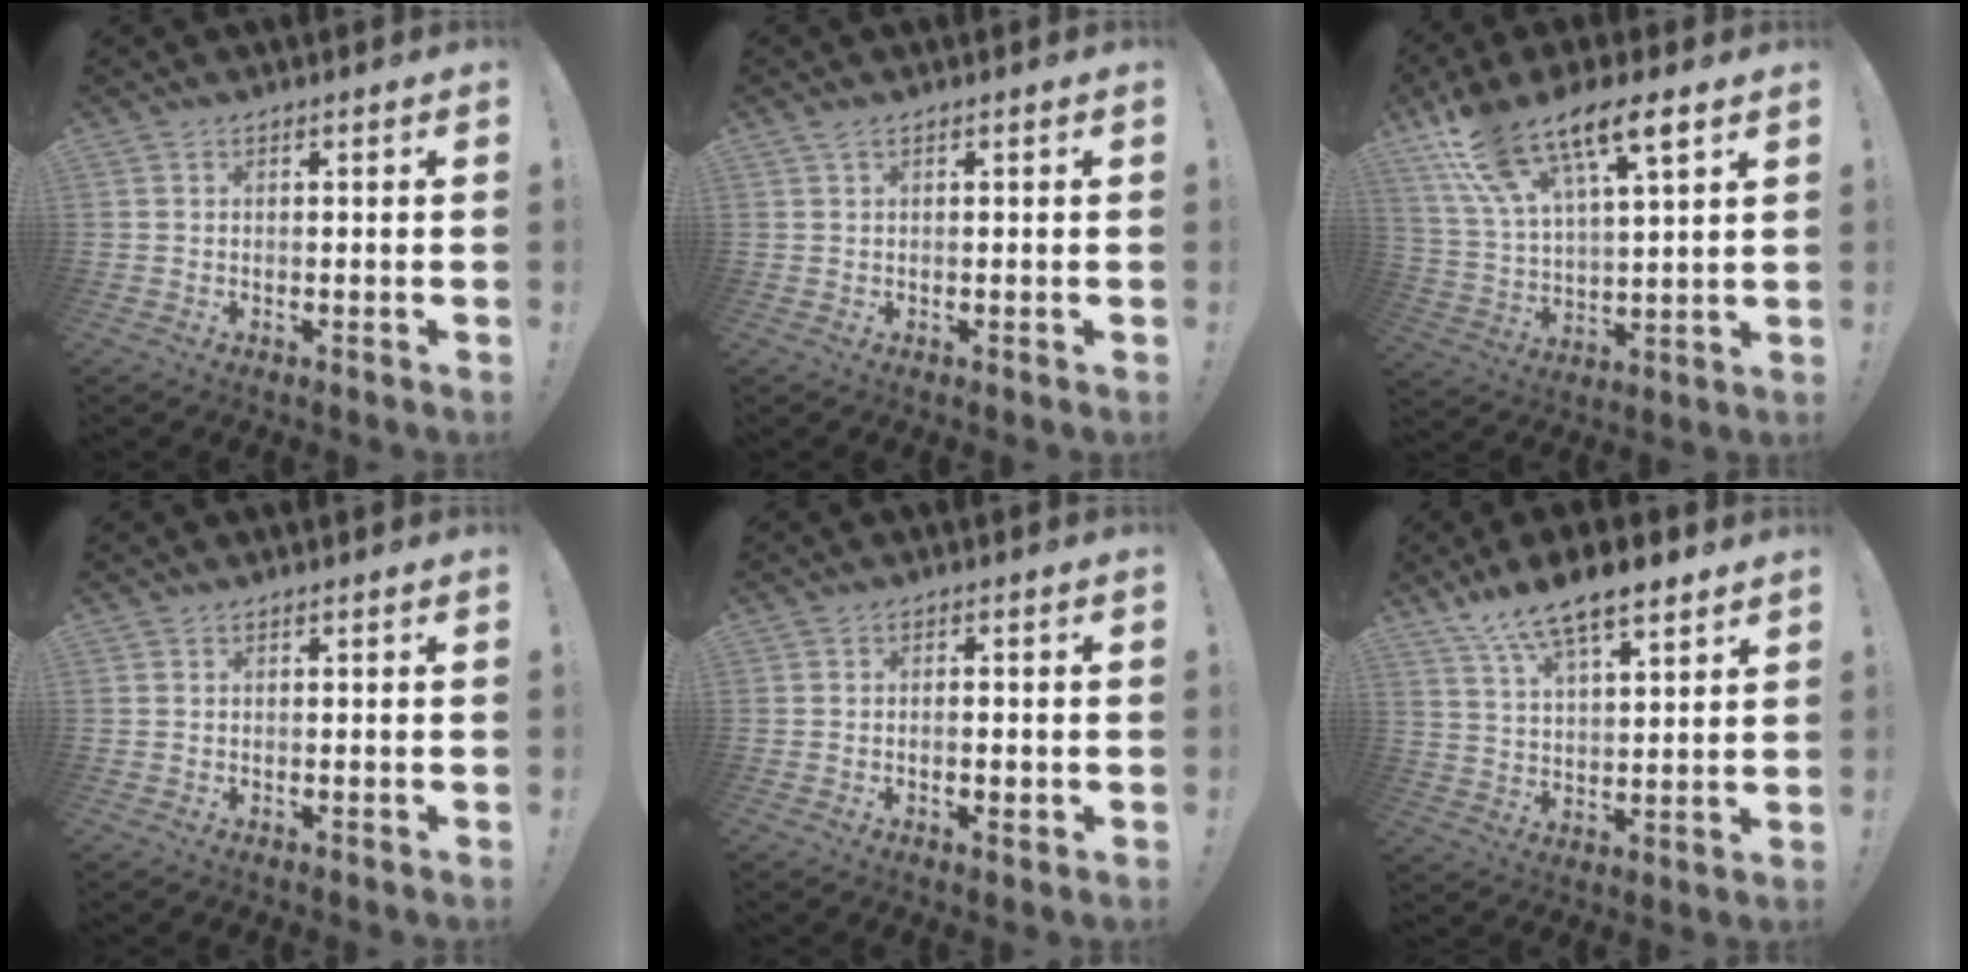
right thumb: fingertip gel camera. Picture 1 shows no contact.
{"total": 1.0, "force": [0.8, 0.1, 0.6], "torque": [-0.008, -0.001, 0.013]}
{"total": 16.1, "force": [10.7, 5.7, 10.6], "torque": [-0.191, -0.058, 0.187]}
{"total": 0.0}
{"total": 2.2, "force": [-0.9, 0.9, 1.8], "torque": [-0.028, 0.003, -0.014]}
{"total": 12.1, "force": [9.1, 4.0, 6.9], "torque": [-0.124, -0.050, 0.163]}